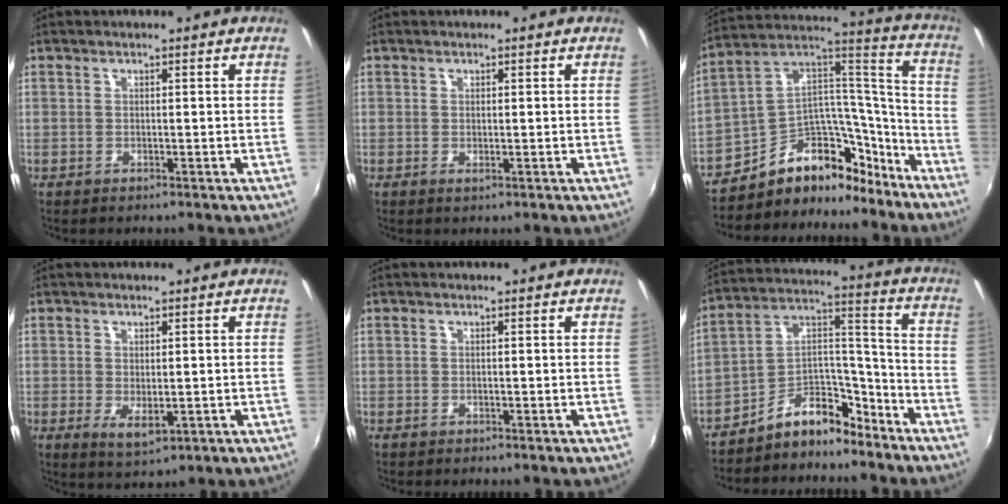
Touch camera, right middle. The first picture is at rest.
{"total": 0.6, "force": [-0.1, 0.3, 0.6], "torque": [-0.010, -0.001, -0.001]}
{"total": 18.8, "force": [-12.9, 11.4, 7.6], "torque": [-0.142, 0.087, -0.197]}
{"total": 3.9, "force": [-0.6, 1.9, 3.4], "torque": [-0.058, -0.013, -0.002]}
{"total": 0.0}
{"total": 10.6, "force": [-8.6, 4.7, 4.0], "torque": [-0.061, 0.066, -0.146]}